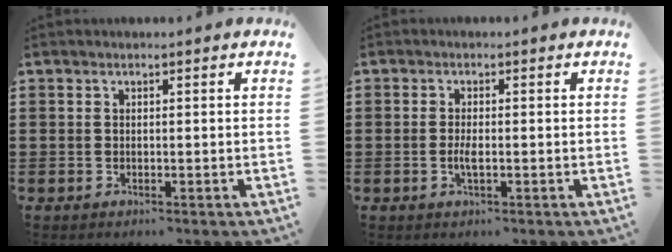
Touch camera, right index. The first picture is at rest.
{"total": 2.1, "force": [-0.6, 0.6, 2.0], "torque": [-0.043, -0.002, -0.012]}